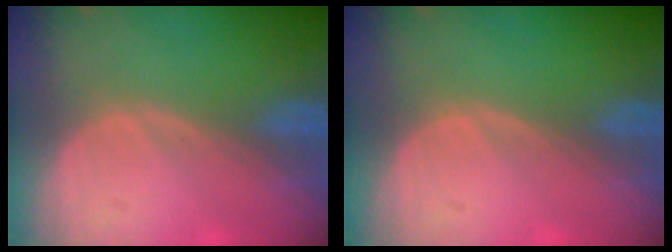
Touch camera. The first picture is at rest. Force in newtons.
{"total": 0.0}